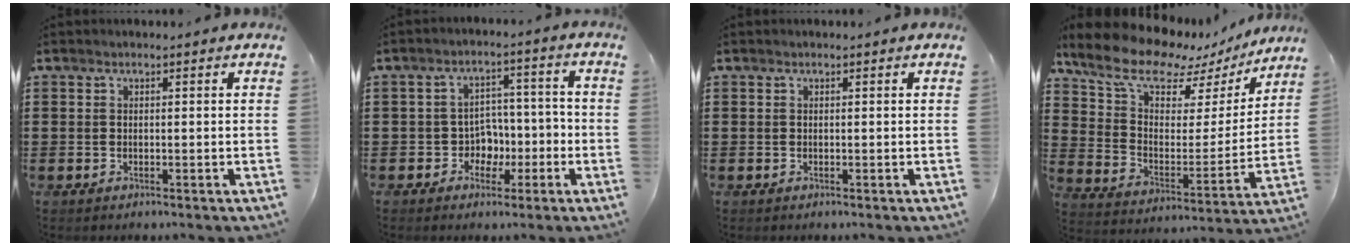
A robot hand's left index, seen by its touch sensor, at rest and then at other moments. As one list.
[{"total": 4.9, "force": [-1.5, 4.4, 1.6], "torque": [-0.038, 0.004, -0.030]}, {"total": 0.0}, {"total": 11.1, "force": [9.2, 4.0, 4.8], "torque": [-0.125, -0.058, 0.159]}]